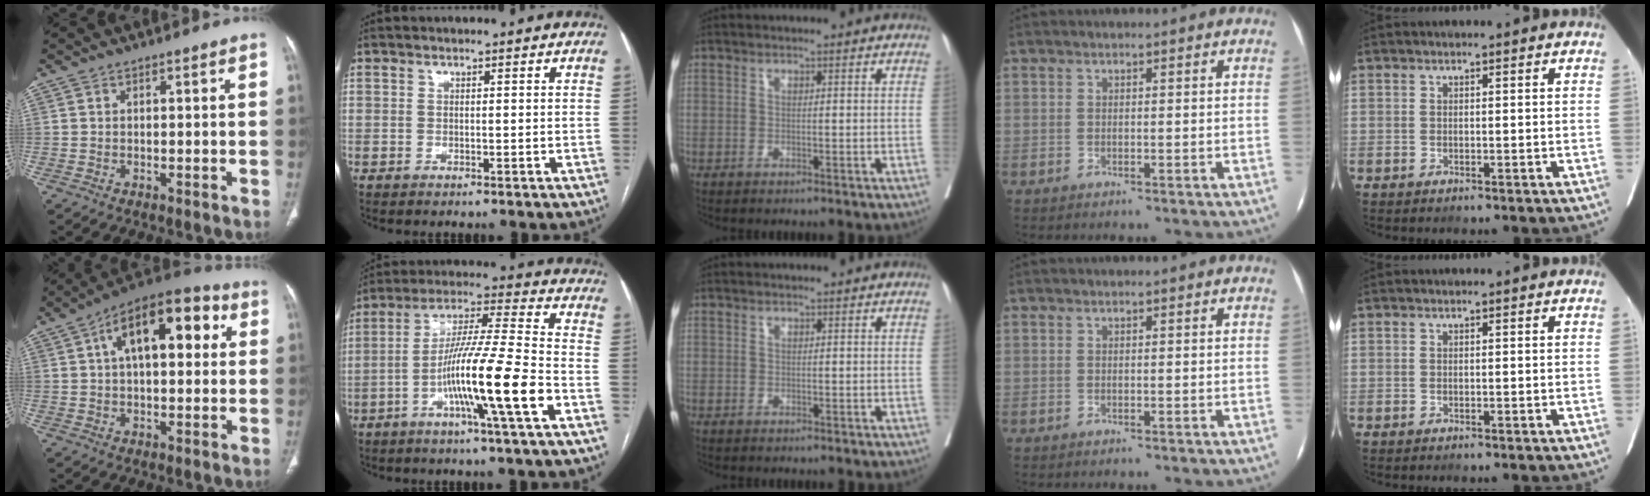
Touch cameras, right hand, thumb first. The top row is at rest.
{"thumb": {"total": 16.9, "force": [4.5, 8.4, 13.9], "torque": [-0.185, 0.033, 0.062]}, "index": {"total": 14.6, "force": [-5.3, -1.0, 13.6], "torque": [-0.249, -0.005, -0.099]}}